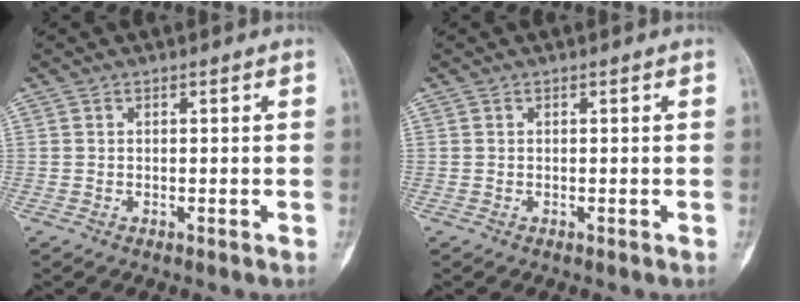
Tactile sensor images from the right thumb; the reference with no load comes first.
{"total": 0.0}